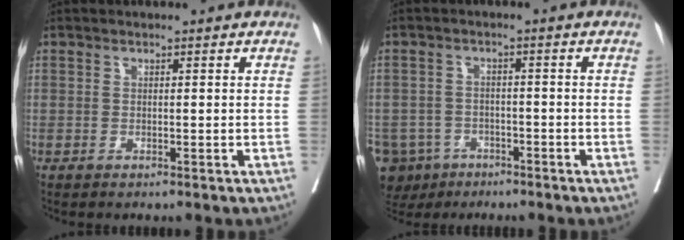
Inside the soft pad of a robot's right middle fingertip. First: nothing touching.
{"total": 9.3, "force": [-5.8, 7.0, 2.0], "torque": [-0.053, -0.002, -0.088]}